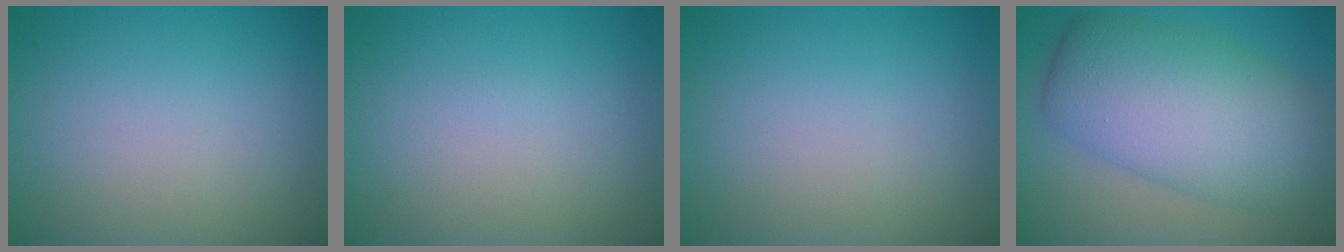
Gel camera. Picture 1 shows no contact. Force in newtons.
{"total": 0.0}
{"total": 0.0}
{"total": 9.4, "press": 9.4, "slide": 0.1}